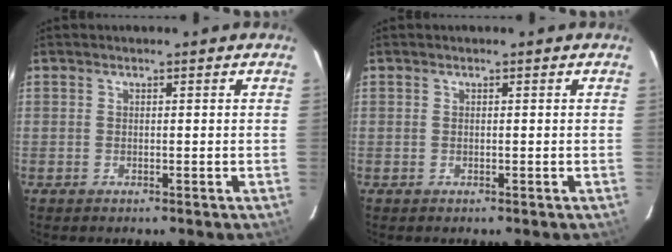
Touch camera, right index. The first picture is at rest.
{"total": 0.0}